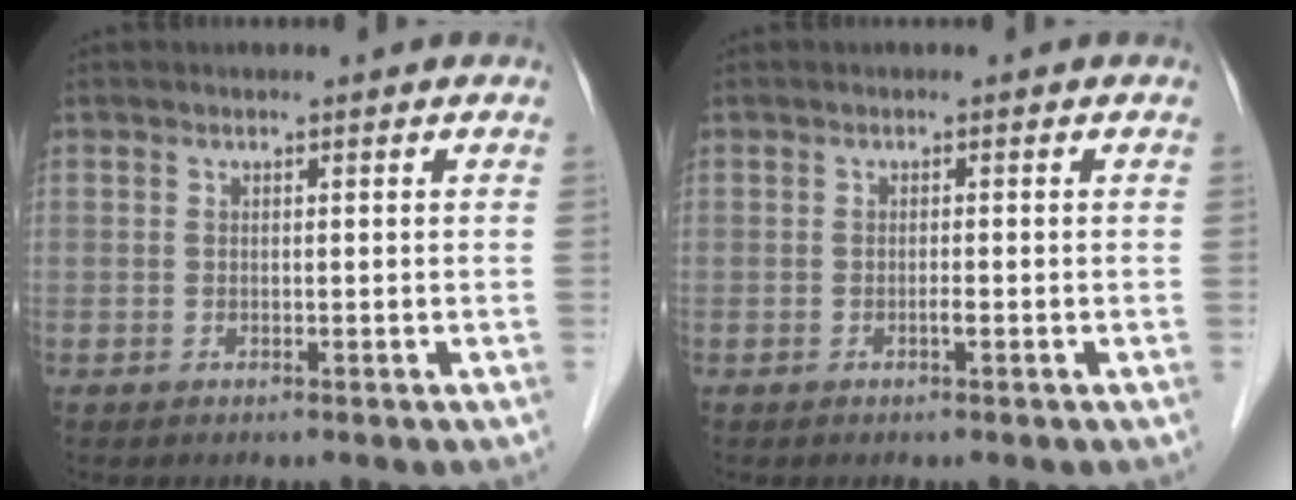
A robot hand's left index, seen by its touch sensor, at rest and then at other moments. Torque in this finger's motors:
{"motor_torque": [0.21, 0.15, -0.01, 0.00]}